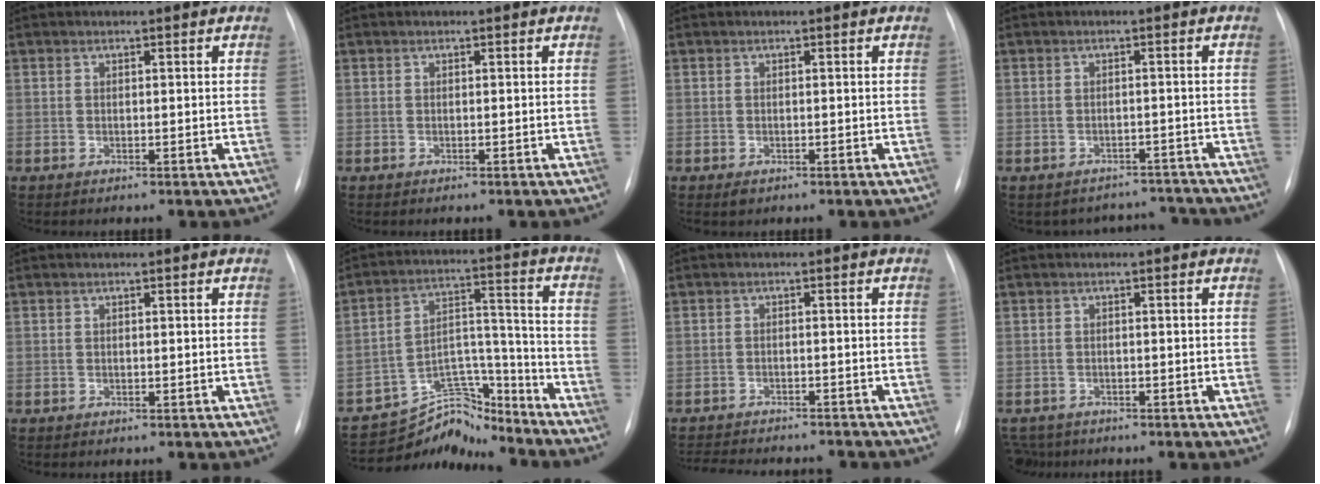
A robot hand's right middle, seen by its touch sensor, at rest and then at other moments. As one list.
[{"total": 0.0}, {"total": 0.9, "force": [-0.5, 0.6, 0.4], "torque": [-0.008, 0.000, -0.004]}, {"total": 5.9, "force": [-5.4, 2.2, -1.4], "torque": [0.028, 0.034, -0.062]}, {"total": 0.0}, {"total": 10.8, "force": [-10.4, 3.0, 0.2], "torque": [0.003, 0.064, -0.177]}, {"total": 13.0, "force": [-11.9, 3.0, 4.2], "torque": [-0.085, -0.001, -0.155]}, {"total": 3.9, "force": [-3.5, 1.8, -0.2], "torque": [0.005, -0.005, -0.060]}]